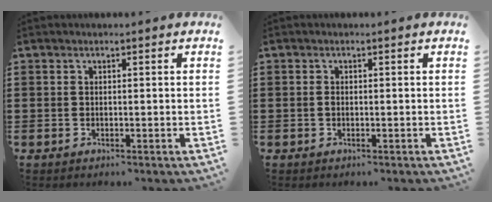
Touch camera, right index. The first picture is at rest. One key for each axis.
{"total": 0.7, "fx": -0.1, "fy": 0.3, "fz": 0.6, "tx": -0.014, "ty": -0.002, "tz": -0.002}